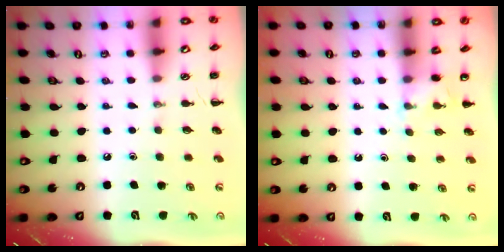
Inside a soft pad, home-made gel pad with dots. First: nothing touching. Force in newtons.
{"total": 4.2, "press": 4.0, "slide": 1.1}